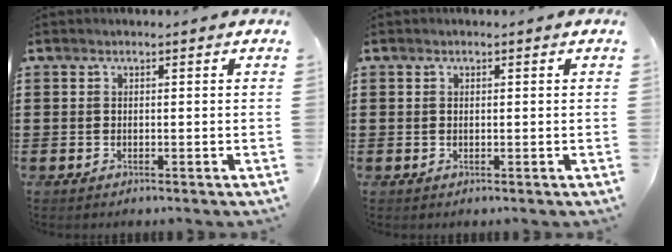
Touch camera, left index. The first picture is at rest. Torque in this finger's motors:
{"motor_torque": [-0.62, 0.83, 0.02, 0.00]}